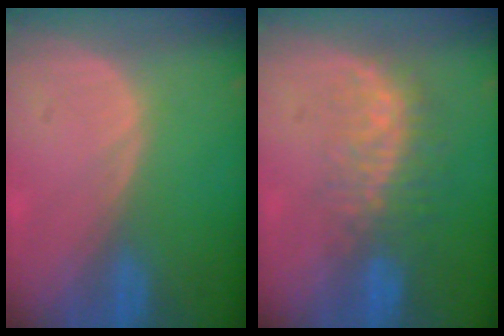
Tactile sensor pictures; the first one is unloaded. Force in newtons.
{"total": 8.3, "press": 6.9, "slide": 4.5}